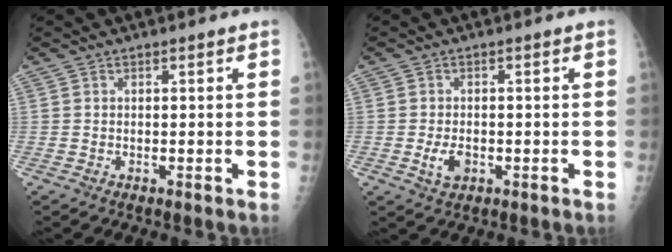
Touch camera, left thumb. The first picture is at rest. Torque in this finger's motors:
{"motor_torque": [0.08, 0.04, 0.43, 0.10, 0.04]}